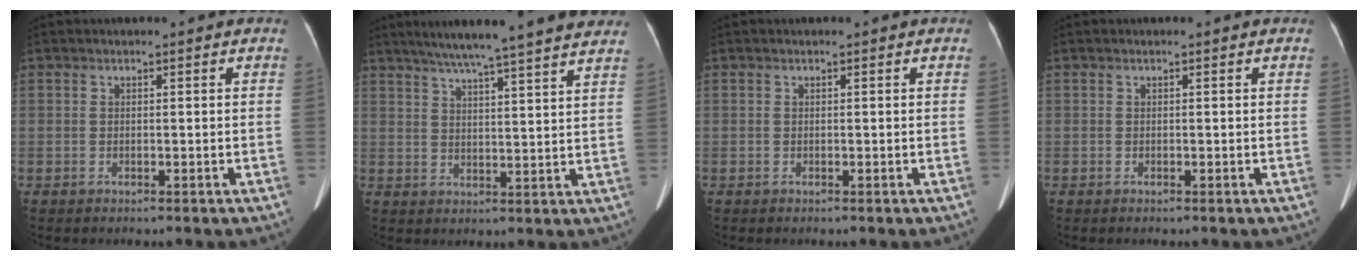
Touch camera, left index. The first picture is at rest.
{"total": 20.1, "force": [17.3, 0.0, 10.2], "torque": [-0.163, 0.010, 0.223]}
{"total": 0.0}
{"total": 0.0}